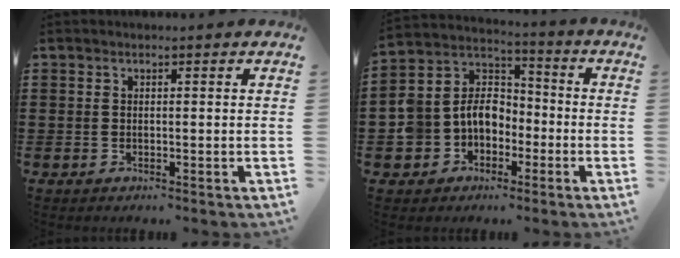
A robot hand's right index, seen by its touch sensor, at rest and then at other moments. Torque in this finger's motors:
{"motor_torque": [1.33, 0.43, 0.40, 0.19]}